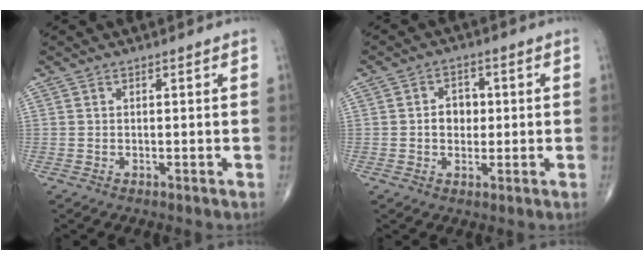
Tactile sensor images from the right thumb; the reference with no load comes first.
{"total": 4.7, "force": [0.1, 3.7, 2.9], "torque": [-0.024, 0.009, -0.002]}